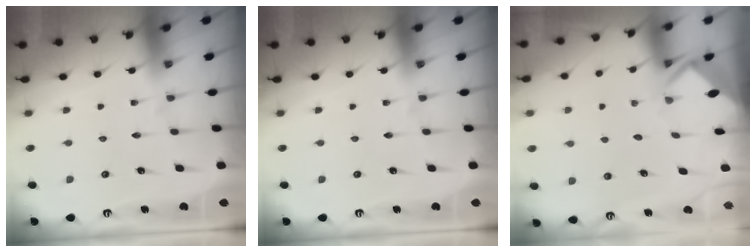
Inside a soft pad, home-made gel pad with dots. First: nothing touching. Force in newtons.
{"total": 0.0}
{"total": 3.4, "press": 3.4, "slide": 0.2}